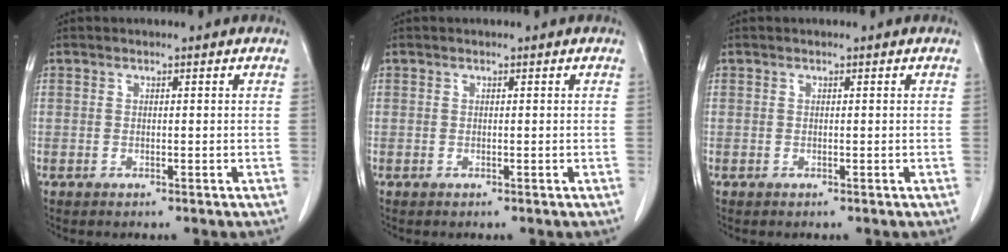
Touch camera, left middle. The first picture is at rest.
{"total": 0.0}
{"total": 0.0}